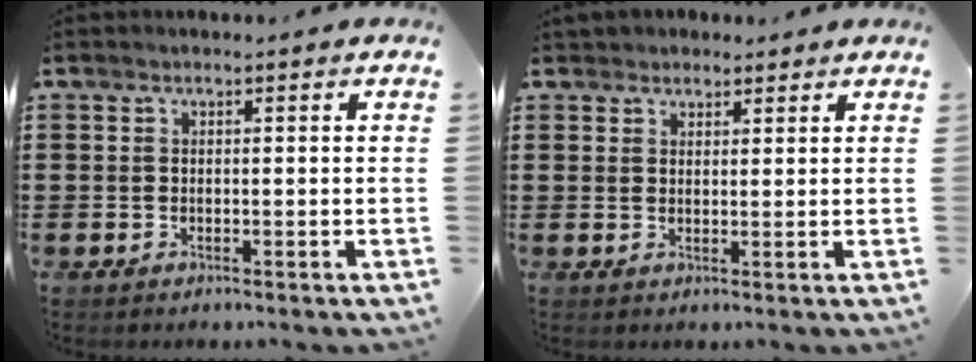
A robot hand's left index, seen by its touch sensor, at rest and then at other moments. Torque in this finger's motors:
{"motor_torque": [1.38, -0.76, 0.26, 0.06]}